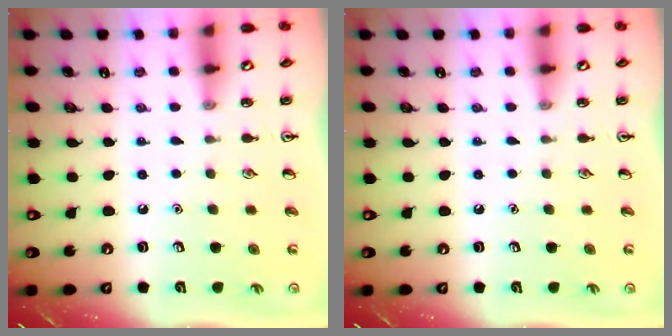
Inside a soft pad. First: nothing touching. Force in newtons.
{"total": 0.0}